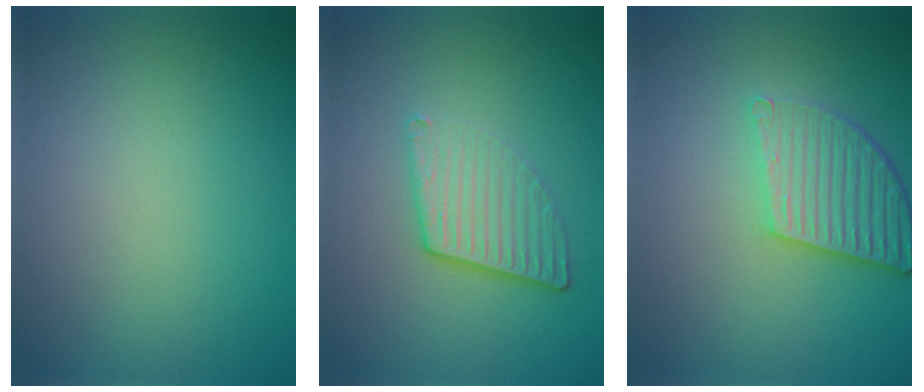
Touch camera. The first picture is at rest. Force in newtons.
{"total": 4.1, "press": 2.7, "slide": 3.1}
{"total": 5.1, "press": 3.8, "slide": 3.4}